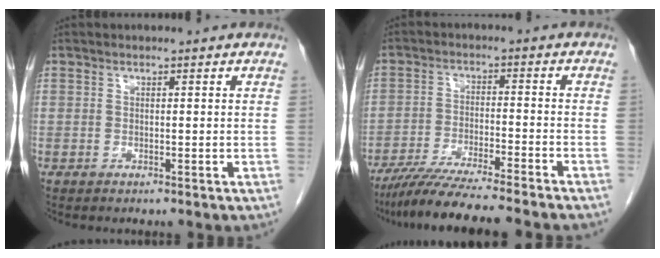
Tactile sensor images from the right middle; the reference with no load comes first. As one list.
[{"total": 11.7, "force": [-10.1, -1.0, 5.8], "torque": [-0.084, -0.028, -0.166]}]